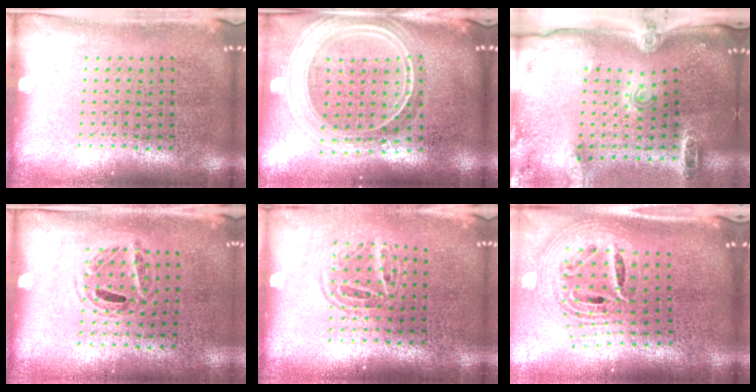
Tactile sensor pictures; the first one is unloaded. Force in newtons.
{"total": 2.6, "press": 2.2, "slide": 1.4}
{"total": 2.8, "press": 2.1, "slide": 1.9}
{"total": 1.0, "press": 0.7, "slide": 0.7}
{"total": 1.6, "press": 1.2, "slide": 1.1}
{"total": 2.3, "press": 1.6, "slide": 1.7}